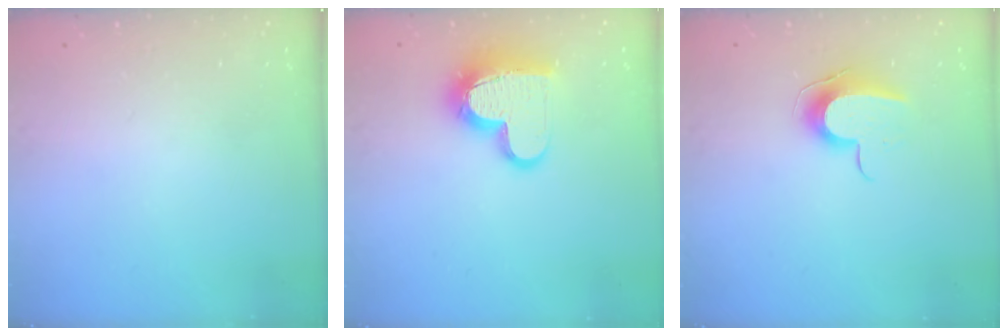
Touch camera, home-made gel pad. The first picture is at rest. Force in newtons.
{"total": 14.7, "press": 14.6, "slide": 1.2}
{"total": 10.7, "press": 10.6, "slide": 0.8}